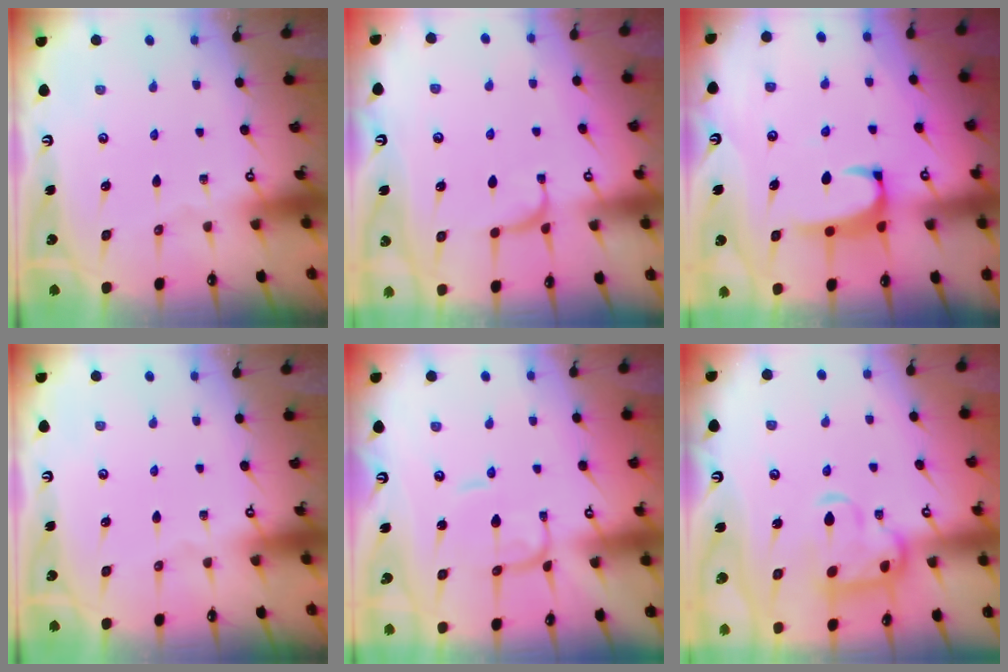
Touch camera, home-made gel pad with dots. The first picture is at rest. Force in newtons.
{"total": 2.2, "press": 2.2, "slide": 0.4}
{"total": 2.0, "press": 1.9, "slide": 0.7}
{"total": 0.0}
{"total": 1.0, "press": 0.9, "slide": 0.2}
{"total": 5.3, "press": 5.1, "slide": 1.5}